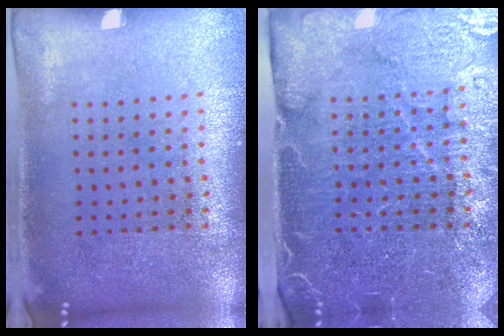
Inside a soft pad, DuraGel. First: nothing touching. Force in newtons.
{"total": 4.6, "press": 4.2, "slide": 1.9}